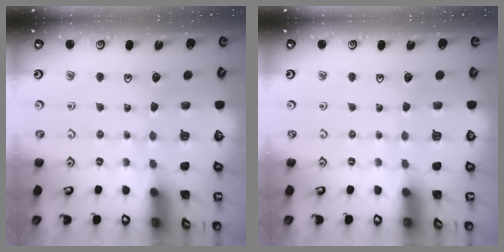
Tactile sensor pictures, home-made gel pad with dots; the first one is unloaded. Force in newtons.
{"total": 0.0}